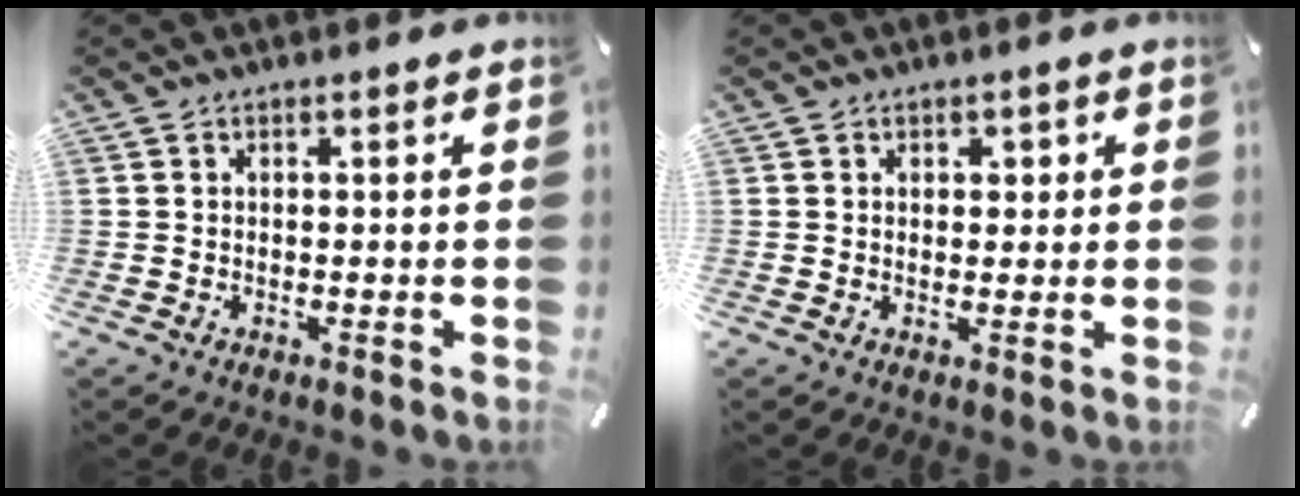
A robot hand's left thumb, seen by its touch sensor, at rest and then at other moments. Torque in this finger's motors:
{"motor_torque": [-0.07, -0.43, 0.02, -0.04, -0.01]}